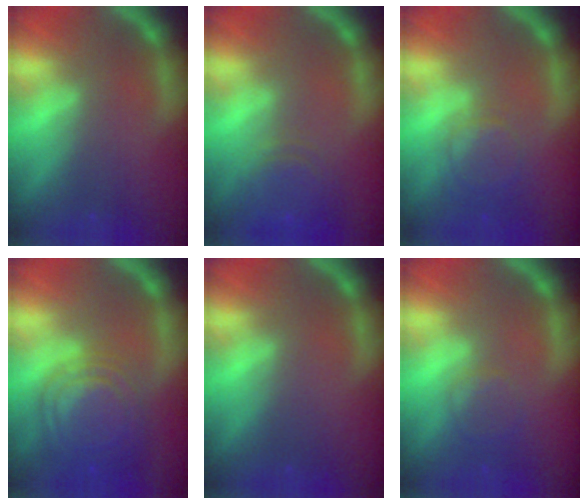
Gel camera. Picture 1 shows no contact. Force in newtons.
{"total": 5.5}
{"total": 4.0}
{"total": 9.5}
{"total": 0.0}
{"total": 2.4}